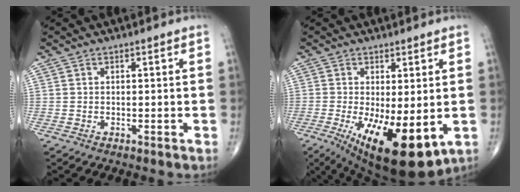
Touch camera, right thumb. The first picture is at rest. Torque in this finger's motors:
{"motor_torque": [1.35, 2.82, 0.69, -0.02, 0.13]}